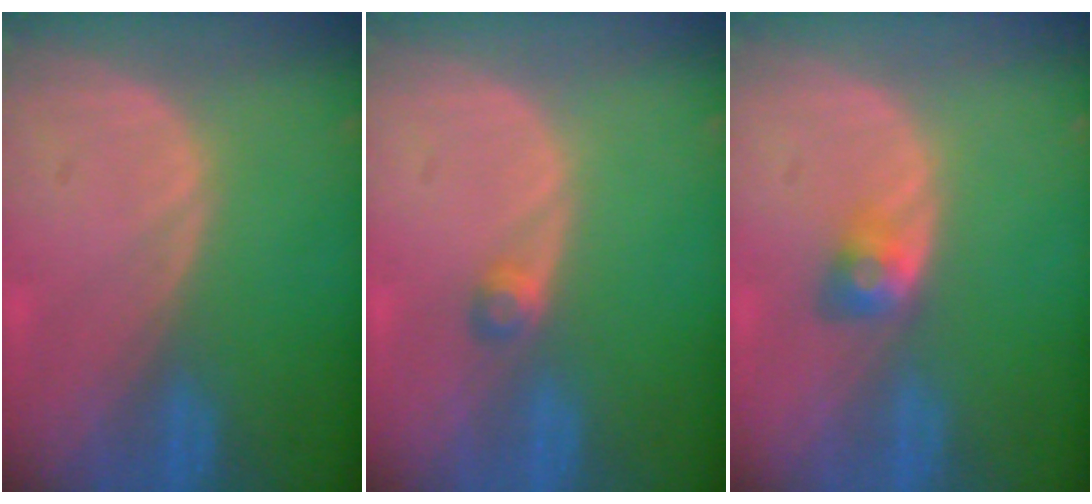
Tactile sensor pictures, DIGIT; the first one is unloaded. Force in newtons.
{"total": 1.8, "press": 1.6, "slide": 0.8}
{"total": 2.9, "press": 2.5, "slide": 1.6}